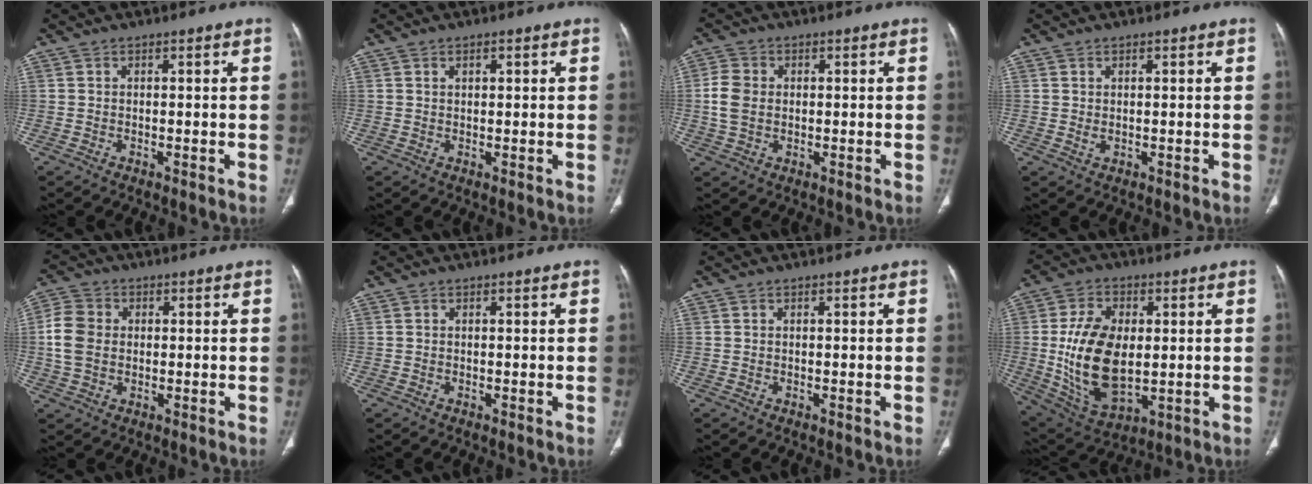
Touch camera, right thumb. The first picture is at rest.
{"total": 1.3, "force": [0.6, 0.7, 0.9], "torque": [-0.014, -0.001, 0.011]}
{"total": 5.5, "force": [0.2, 4.2, 3.6], "torque": [-0.077, 0.008, 0.003]}
{"total": 1.2, "force": [0.3, 0.7, 0.9], "torque": [-0.018, -0.003, 0.012]}
{"total": 7.4, "force": [0.2, 5.8, 4.6], "torque": [-0.094, 0.012, 0.000]}
{"total": 0.0}
{"total": 0.0}
{"total": 16.9, "force": [0.3, 10.2, 13.5], "torque": [-0.239, -0.008, 0.023]}